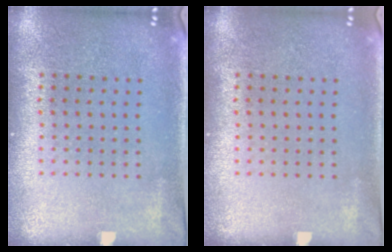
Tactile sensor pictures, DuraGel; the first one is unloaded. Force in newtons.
{"total": 0.0}